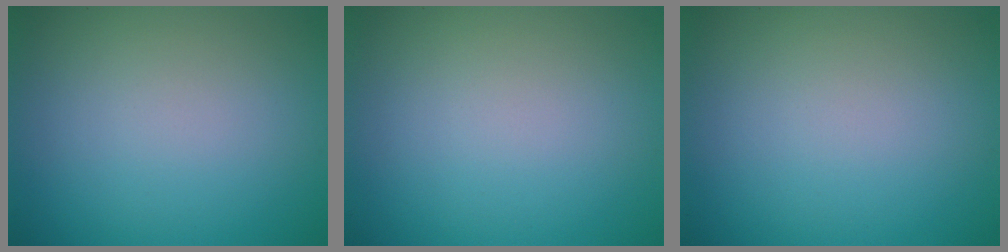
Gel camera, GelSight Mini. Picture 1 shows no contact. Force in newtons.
{"total": 0.0}
{"total": 0.0}